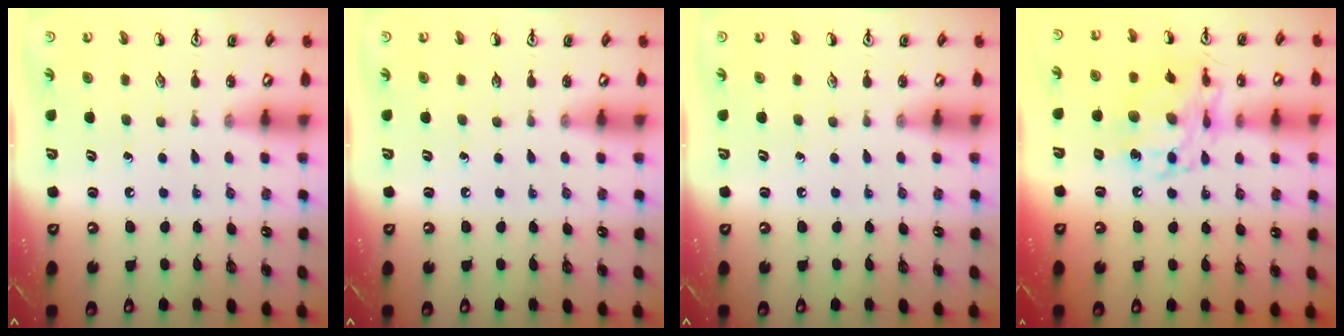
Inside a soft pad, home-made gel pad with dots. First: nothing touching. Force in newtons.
{"total": 0.0}
{"total": 0.0}
{"total": 11.8, "press": 11.8, "slide": 1.0}